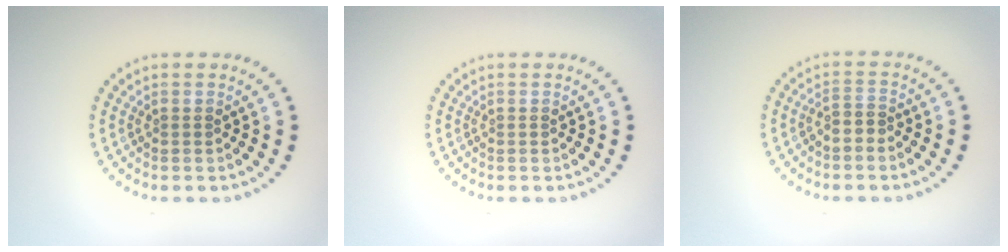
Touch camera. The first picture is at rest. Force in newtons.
{"total": 0.0}
{"total": 1.7, "press": 1.4, "slide": 1.1}